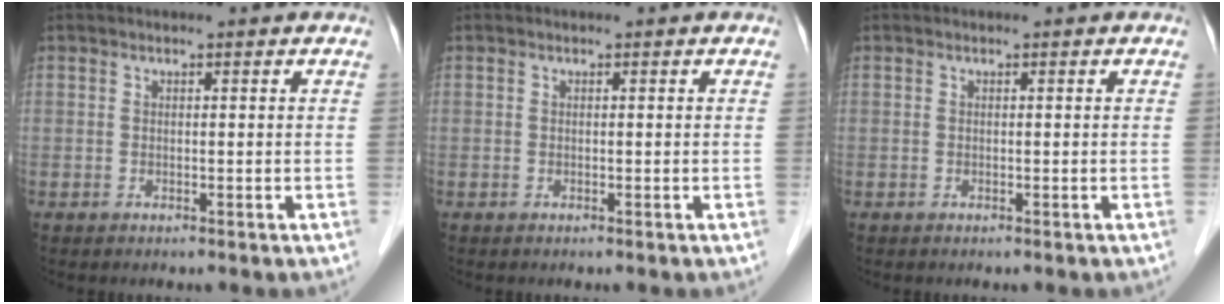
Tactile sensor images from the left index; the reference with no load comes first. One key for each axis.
{"total": 0.0}
{"total": 0.0}